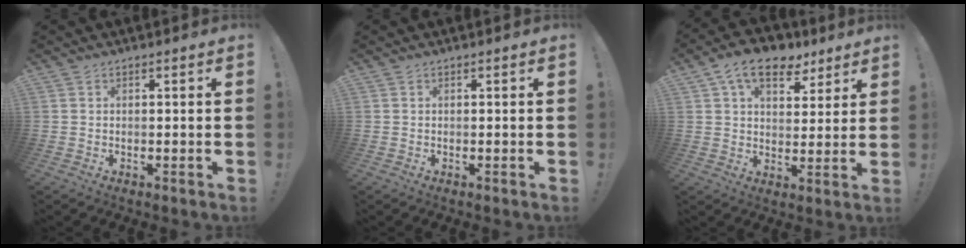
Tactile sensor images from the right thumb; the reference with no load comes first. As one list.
[{"total": 0.0}, {"total": 13.0, "force": [7.3, 7.7, 7.6], "torque": [-0.110, -0.031, 0.132]}]